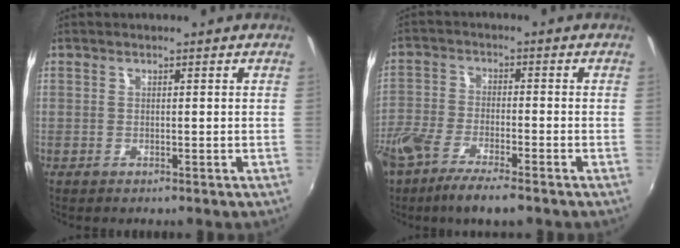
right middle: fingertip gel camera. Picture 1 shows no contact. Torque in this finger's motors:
{"motor_torque": [1.09, -1.05, 0.56, 0.10]}